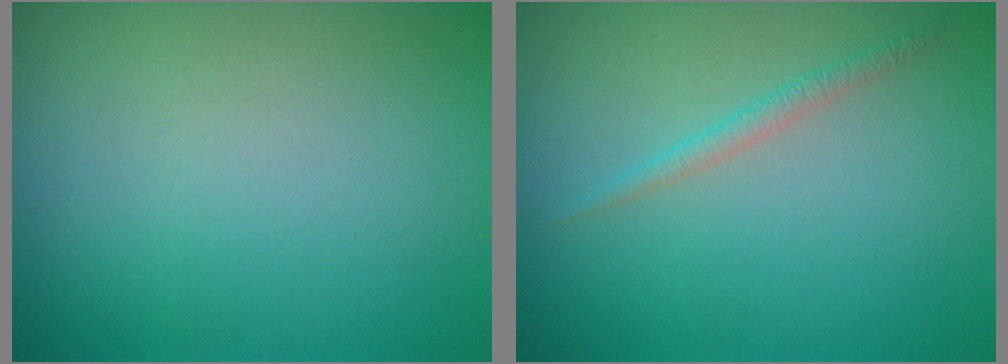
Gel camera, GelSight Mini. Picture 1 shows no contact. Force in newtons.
{"total": 1.1, "press": 1.1, "slide": 0.1}